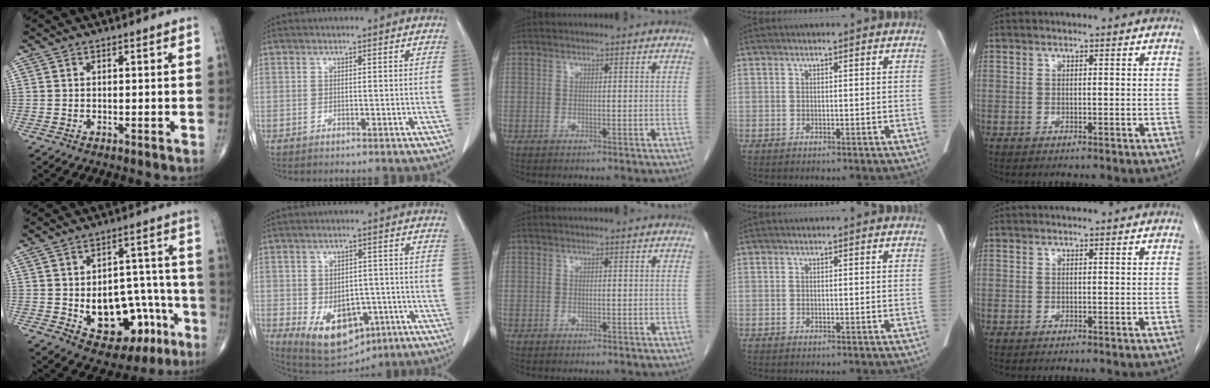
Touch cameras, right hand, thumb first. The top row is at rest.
{"thumb": {"total": 17.5, "force": [-5.8, 11.0, 12.3], "torque": [-0.127, 0.048, -0.065]}, "index": {"total": 11.4, "force": [-4.7, 7.3, 7.5], "torque": [-0.112, 0.000, -0.057]}}